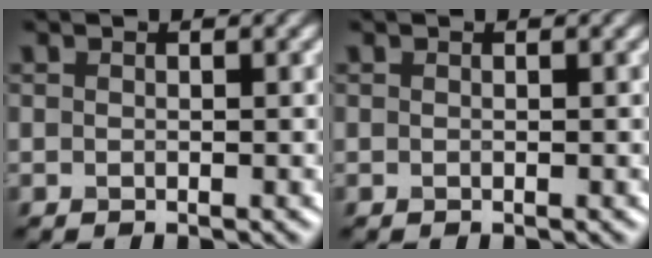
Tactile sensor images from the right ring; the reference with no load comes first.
{"total": 0.0}